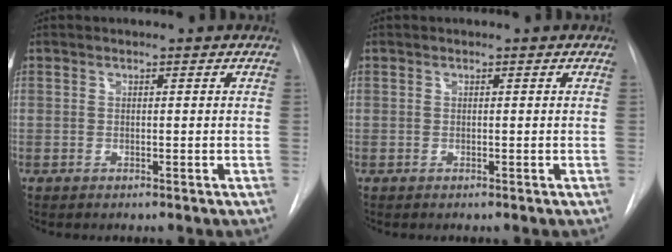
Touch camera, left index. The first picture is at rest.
{"total": 0.0}